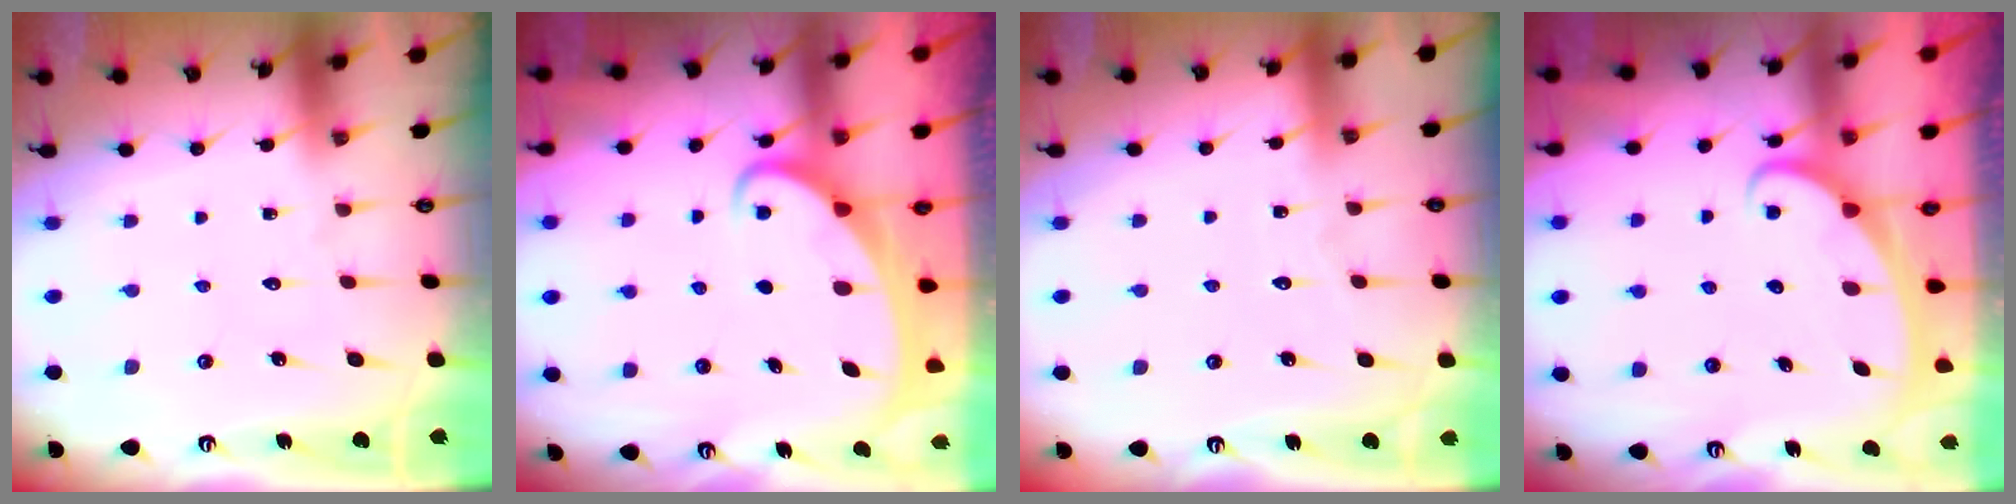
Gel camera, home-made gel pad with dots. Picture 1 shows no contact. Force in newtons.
{"total": 2.5, "press": 2.5, "slide": 0.4}
{"total": 1.8, "press": 1.8, "slide": 0.2}
{"total": 2.5, "press": 2.5, "slide": 0.3}